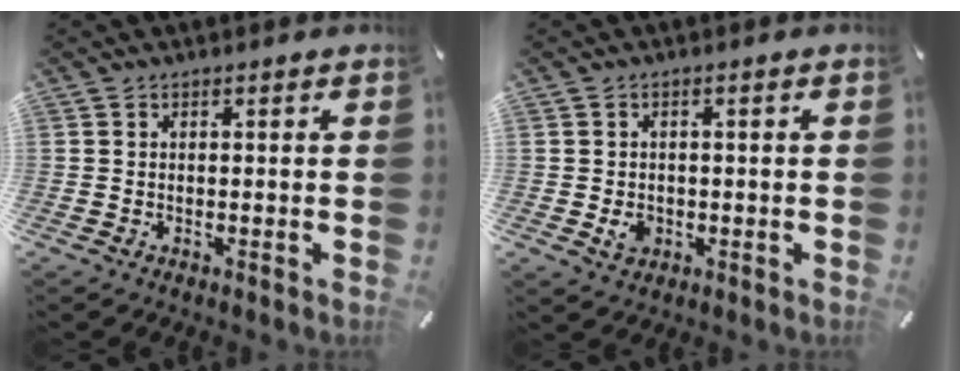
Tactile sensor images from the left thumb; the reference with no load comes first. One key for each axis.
{"total": 3.0, "fx": -0.6, "fy": 2.5, "fz": 1.7, "tx": -0.022, "ty": 0.001, "tz": -0.011}